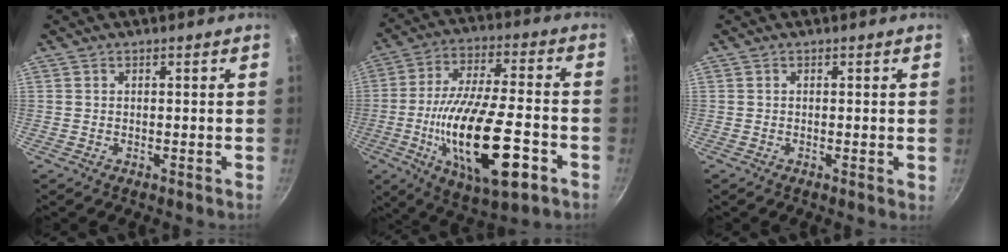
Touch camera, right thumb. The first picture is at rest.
{"total": 22.6, "force": [-7.2, 7.8, 20.0], "torque": [-0.344, 0.015, -0.116]}
{"total": 0.7, "force": [-0.1, 0.2, 0.7], "torque": [-0.010, -0.002, -0.003]}